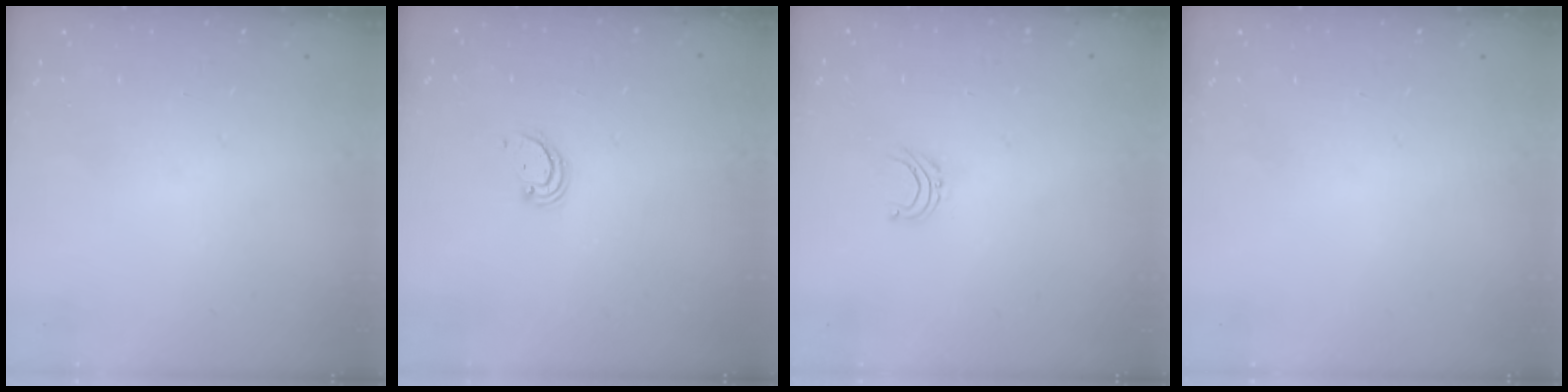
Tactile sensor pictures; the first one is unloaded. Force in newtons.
{"total": 2.2, "press": 2.2, "slide": 0.2}
{"total": 3.7, "press": 3.7, "slide": 0.3}
{"total": 0.0}